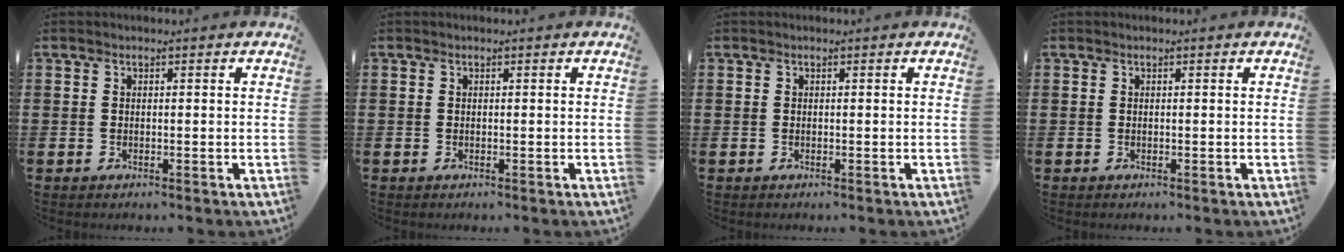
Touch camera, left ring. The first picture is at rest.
{"total": 0.0}
{"total": 0.0}
{"total": 0.0}